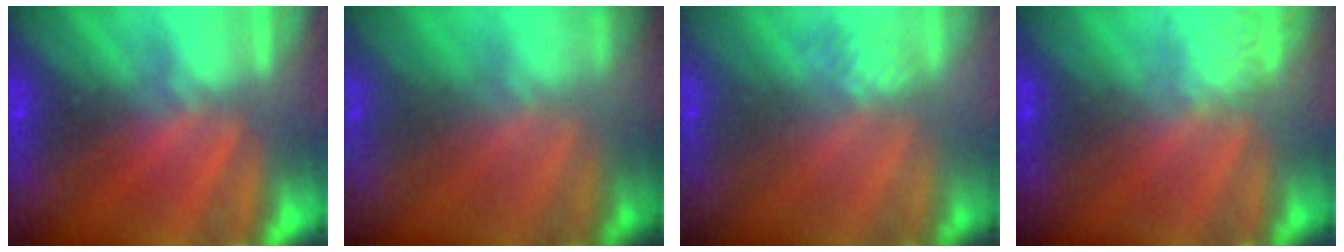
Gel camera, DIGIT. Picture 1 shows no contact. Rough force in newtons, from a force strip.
{"total": 5.6}
{"total": 2.7}
{"total": 1.8}